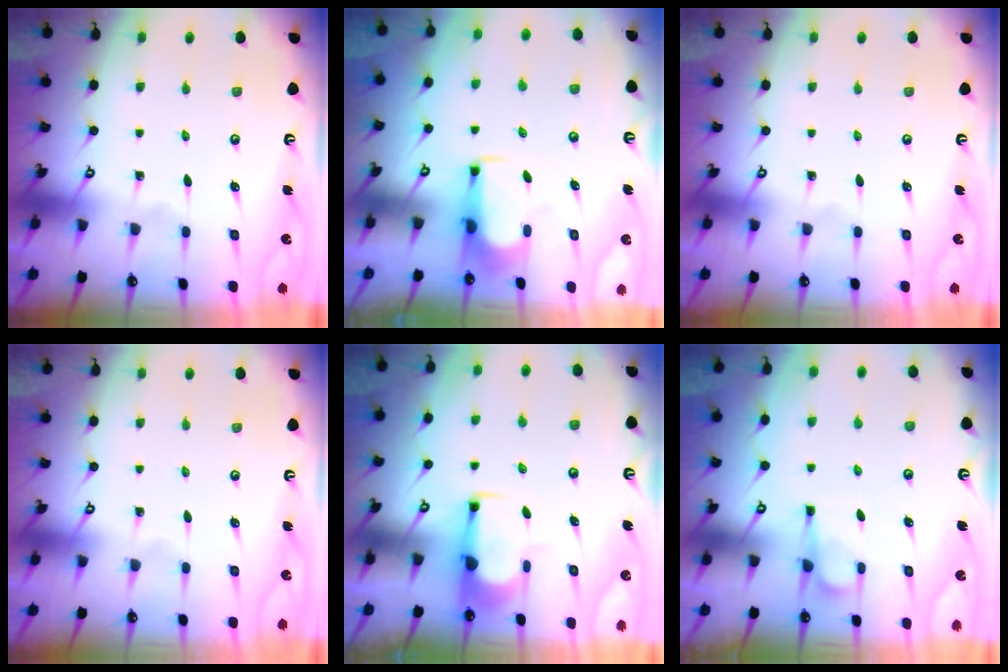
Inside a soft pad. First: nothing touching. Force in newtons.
{"total": 2.2, "press": 2.1, "slide": 0.4}
{"total": 0.0}
{"total": 0.0}
{"total": 1.1, "press": 1.1, "slide": 0.0}
{"total": 1.1, "press": 0.0, "slide": 1.1}